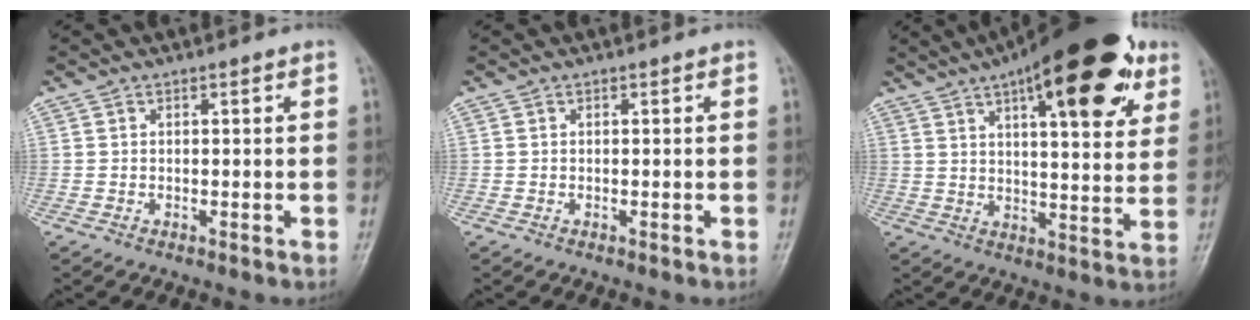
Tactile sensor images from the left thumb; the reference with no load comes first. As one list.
[{"total": 0.0}, {"total": 23.8, "force": [12.6, 8.0, 18.5], "torque": [-0.244, -0.017, 0.180]}]